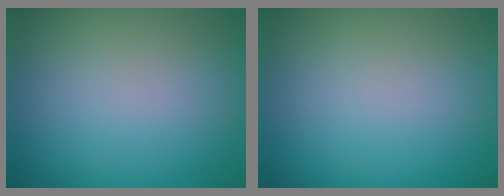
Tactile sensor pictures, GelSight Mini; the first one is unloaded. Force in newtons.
{"total": 0.0}